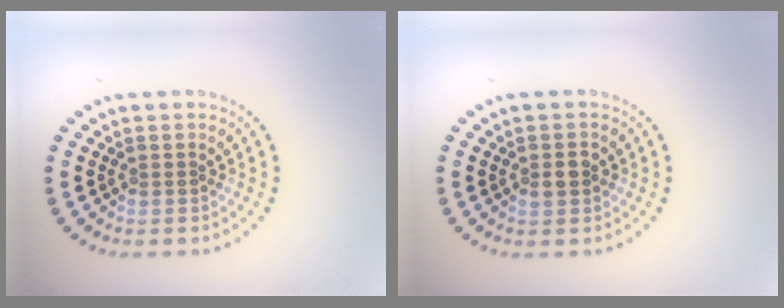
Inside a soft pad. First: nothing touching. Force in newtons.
{"total": 1.4, "press": 1.4, "slide": 0.1}